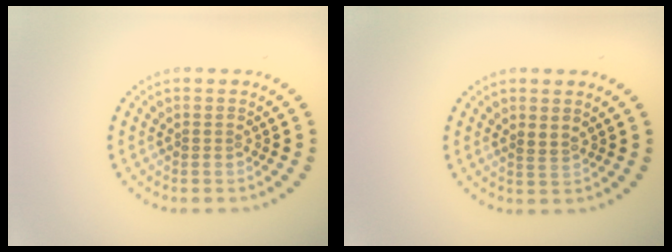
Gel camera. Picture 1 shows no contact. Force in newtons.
{"total": 0.9, "press": 0.8, "slide": 0.5}